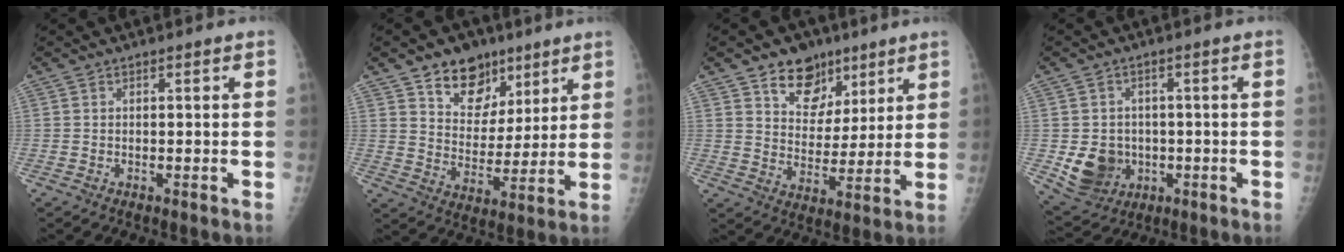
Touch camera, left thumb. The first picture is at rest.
{"total": 12.3, "force": [7.8, 8.3, 4.6], "torque": [-0.033, -0.042, 0.132]}
{"total": 10.9, "force": [6.9, 7.5, 3.9], "torque": [-0.026, -0.038, 0.116]}
{"total": 8.9, "force": [-1.4, 7.9, 4.0], "torque": [-0.041, 0.003, -0.006]}